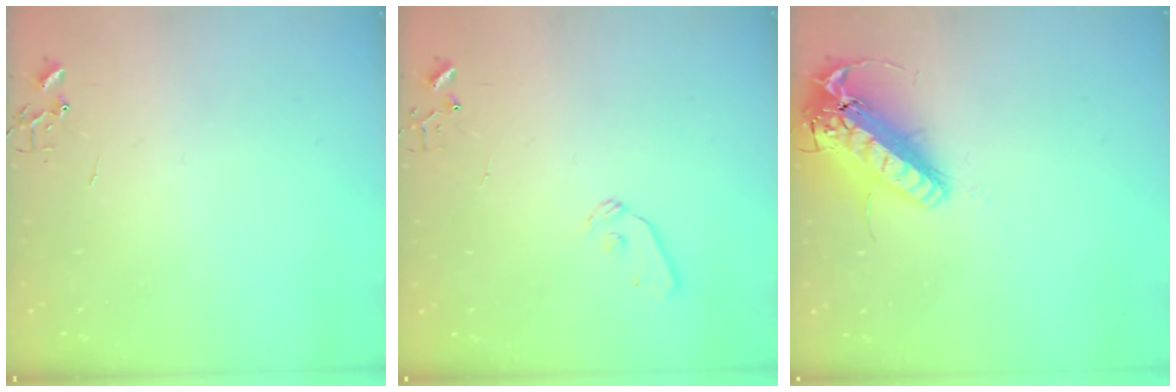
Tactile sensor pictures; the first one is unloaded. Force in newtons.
{"total": 8.7, "press": 8.7, "slide": 0.9}
{"total": 21.1, "press": 20.8, "slide": 3.7}